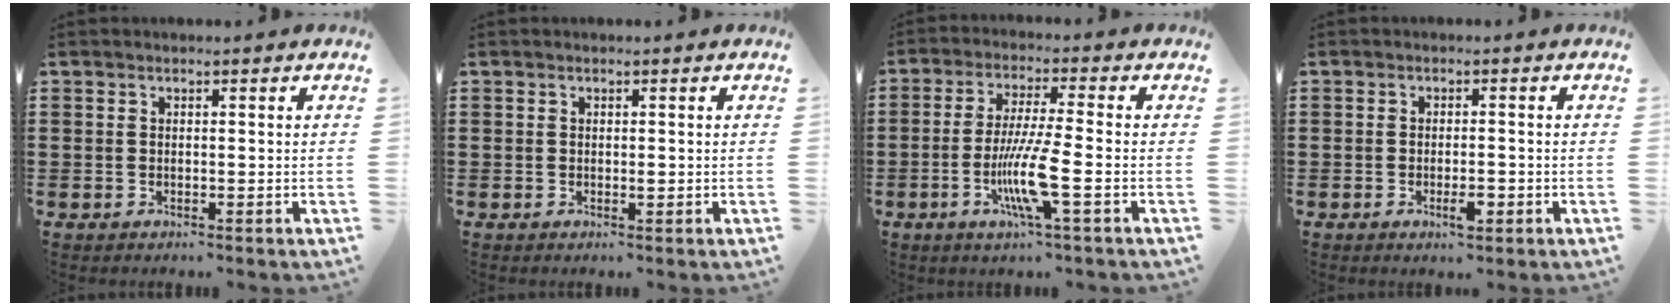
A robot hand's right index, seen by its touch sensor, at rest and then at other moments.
{"total": 0.7, "force": [-0.1, 0.2, 0.7], "torque": [-0.013, -0.002, -0.001]}
{"total": 9.2, "force": [-2.8, 0.6, 8.7], "torque": [-0.177, -0.019, -0.057]}
{"total": 2.9, "force": [-1.2, 0.9, 2.5], "torque": [-0.050, -0.001, -0.024]}